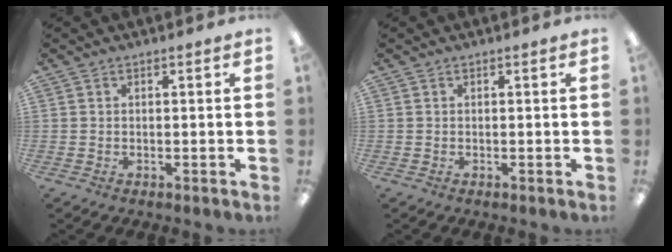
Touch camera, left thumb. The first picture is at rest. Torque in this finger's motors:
{"motor_torque": [0.00, 0.00, -0.14, 0.14, 0.00]}